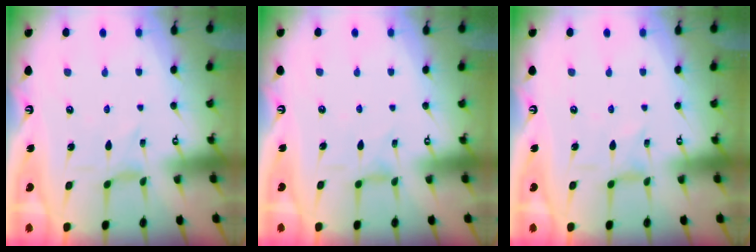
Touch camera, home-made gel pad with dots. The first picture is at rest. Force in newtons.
{"total": 2.6, "press": 2.6, "slide": 0.5}
{"total": 2.1, "press": 2.1, "slide": 0.5}